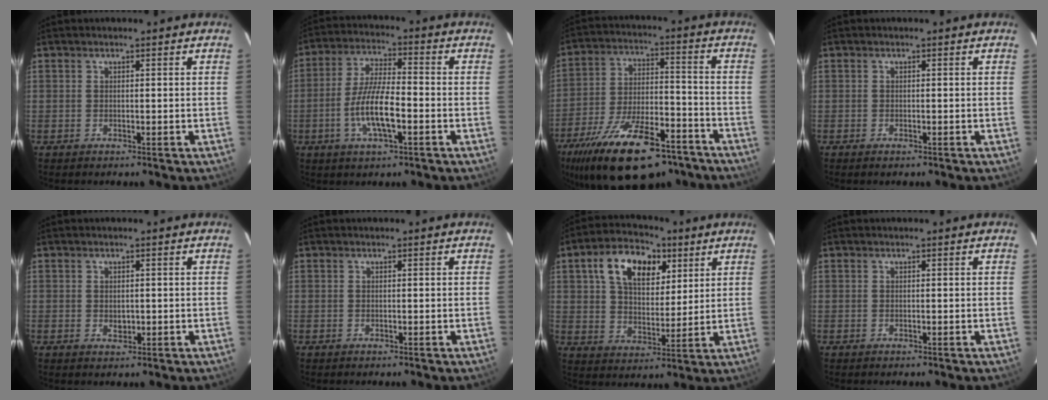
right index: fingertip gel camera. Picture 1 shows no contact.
{"total": 9.9, "force": [-3.3, 2.6, 9.0], "torque": [-0.180, -0.002, -0.061]}
{"total": 24.2, "force": [-17.0, 9.4, 14.4], "torque": [-0.267, -0.024, -0.255]}
{"total": 0.7, "force": [-0.5, 0.3, 0.2], "torque": [-0.004, -0.003, -0.010]}
{"total": 1.8, "force": [-0.1, 1.4, 1.1], "torque": [-0.015, 0.000, 0.001]}
{"total": 0.0}
{"total": 13.7, "force": [6.1, 8.5, 8.9], "torque": [-0.160, 0.026, 0.103]}
{"total": 0.0}